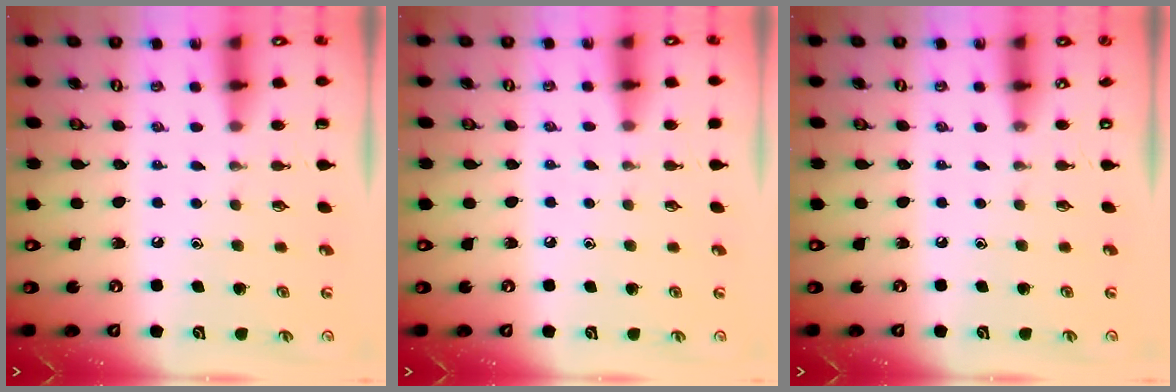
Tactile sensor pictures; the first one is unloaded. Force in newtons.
{"total": 2.9, "press": 2.9, "slide": 0.5}
{"total": 0.0}